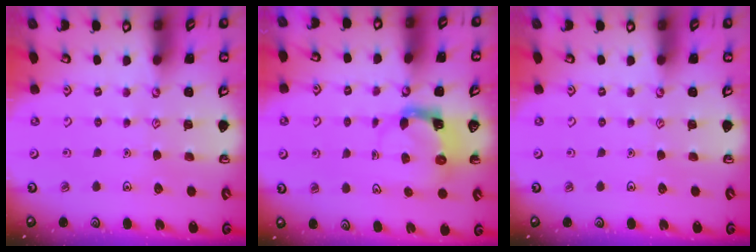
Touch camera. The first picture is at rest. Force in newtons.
{"total": 3.8, "press": 3.8, "slide": 0.7}
{"total": 0.0}